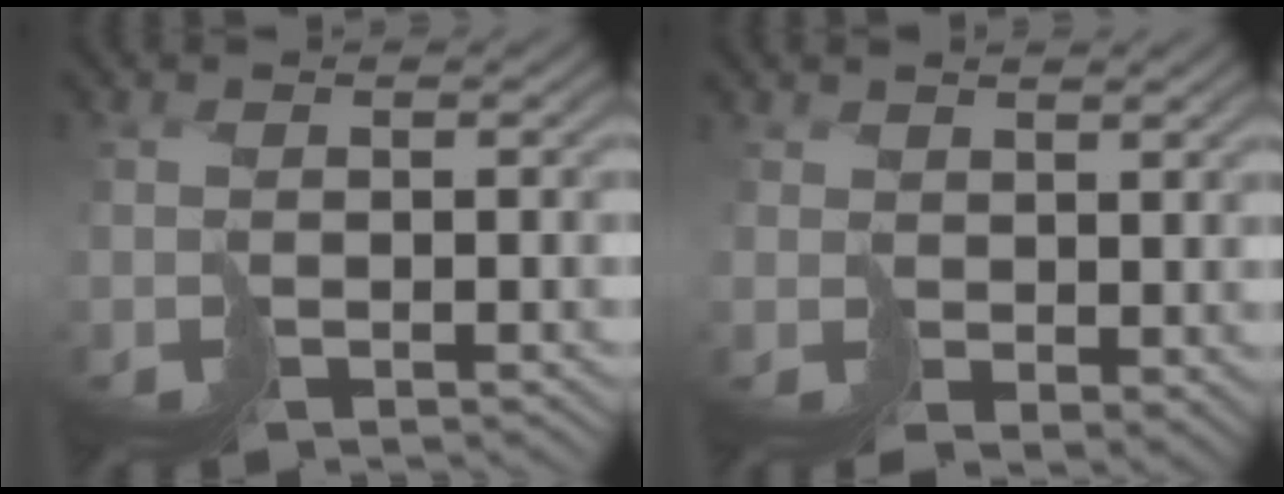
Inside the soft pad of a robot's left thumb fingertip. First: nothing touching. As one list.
[{"total": 2.4, "force": [0.1, 1.7, 1.6], "torque": [-0.035, -0.010, 0.010]}]